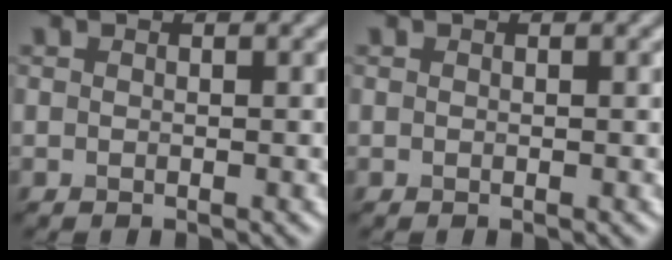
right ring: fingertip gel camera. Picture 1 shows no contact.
{"total": 0.0}